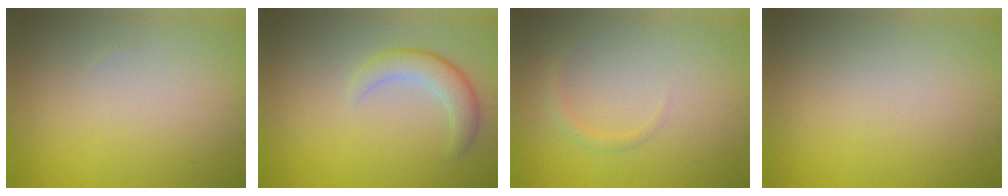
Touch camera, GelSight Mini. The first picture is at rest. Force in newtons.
{"total": 2.9, "press": 2.9, "slide": 0.2}
{"total": 1.0, "press": 1.0, "slide": 0.1}
{"total": 0.0}